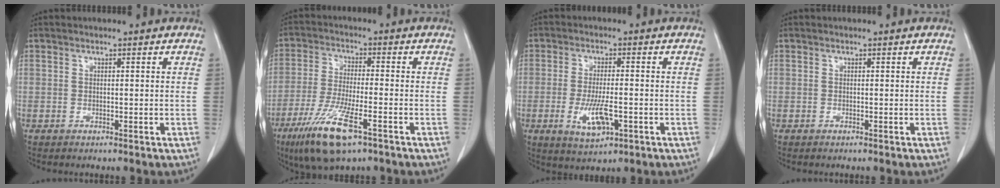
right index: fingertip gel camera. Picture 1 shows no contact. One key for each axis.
{"total": 11.4, "fx": -6.3, "fy": 1.9, "fz": 9.3, "tx": -0.189, "ty": -0.028, "tz": -0.111}
{"total": 6.5, "fx": -2.0, "fy": 1.9, "fz": 5.9, "tx": -0.112, "ty": -0.010, "tz": -0.029}
{"total": 0.0}